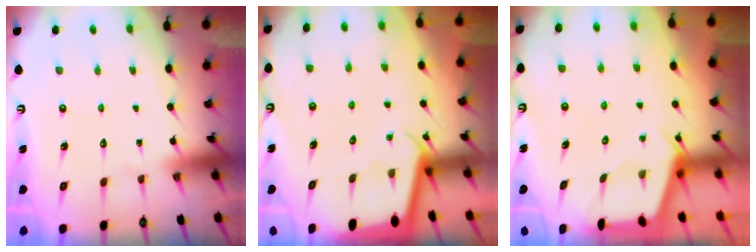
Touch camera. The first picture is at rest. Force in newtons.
{"total": 2.2, "press": 2.2, "slide": 0.1}
{"total": 3.5, "press": 3.5, "slide": 0.1}